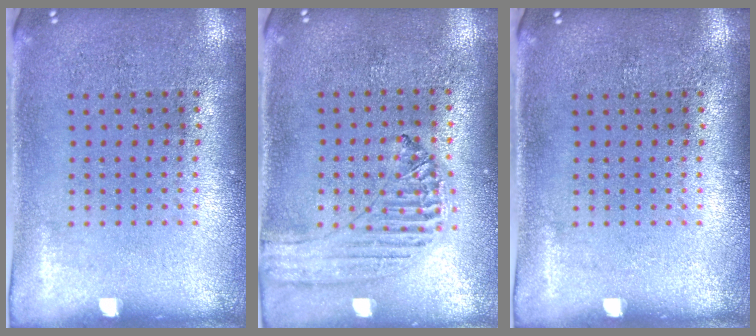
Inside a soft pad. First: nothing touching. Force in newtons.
{"total": 0.8, "press": 0.8, "slide": 0.1}
{"total": 0.0}